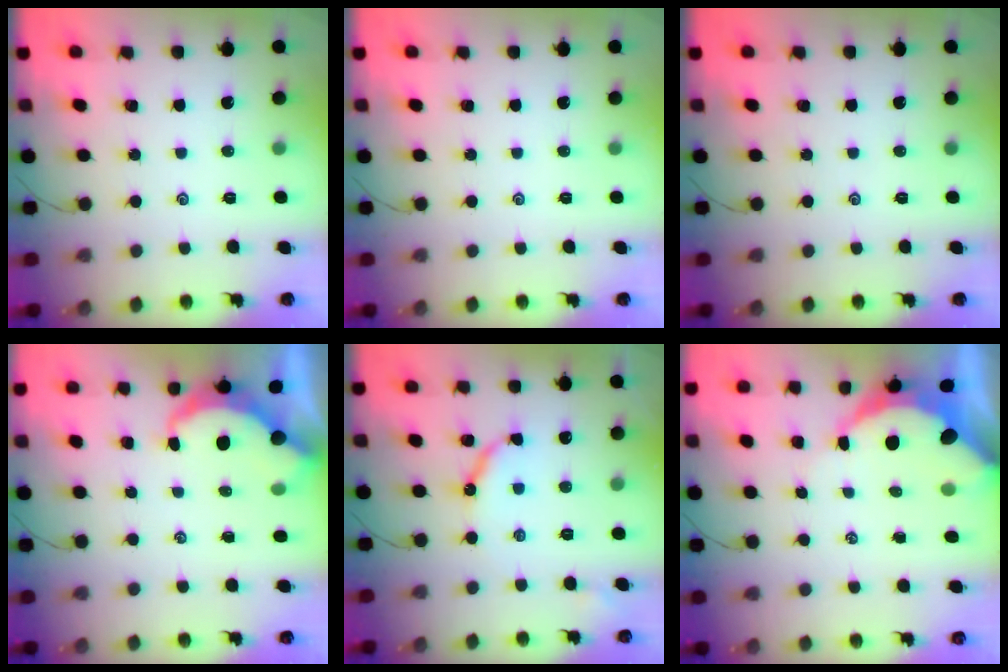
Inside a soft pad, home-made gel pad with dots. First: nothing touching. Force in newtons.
{"total": 0.0}
{"total": 0.0}
{"total": 5.5, "press": 5.5, "slide": 0.4}
{"total": 8.6, "press": 8.6, "slide": 0.6}
{"total": 8.4, "press": 8.4, "slide": 0.9}